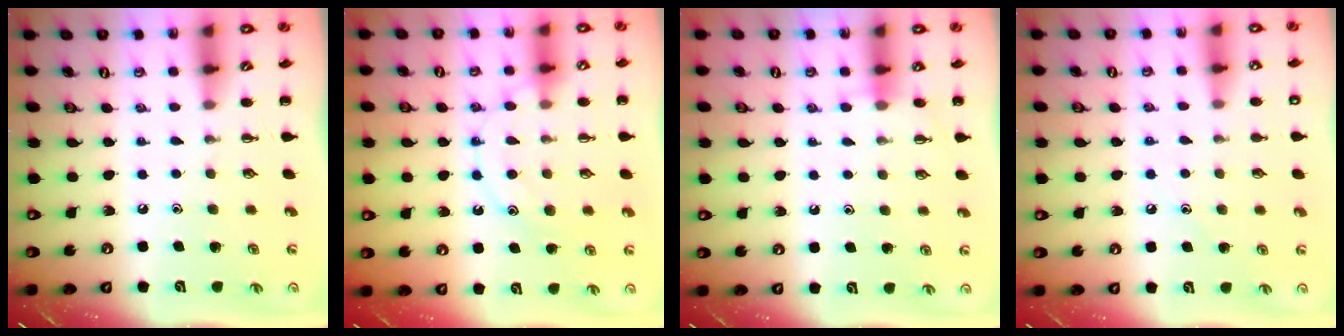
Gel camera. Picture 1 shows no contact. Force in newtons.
{"total": 11.9, "press": 11.9, "slide": 0.6}
{"total": 6.0, "press": 5.6, "slide": 2.0}
{"total": 7.2, "press": 6.9, "slide": 2.0}